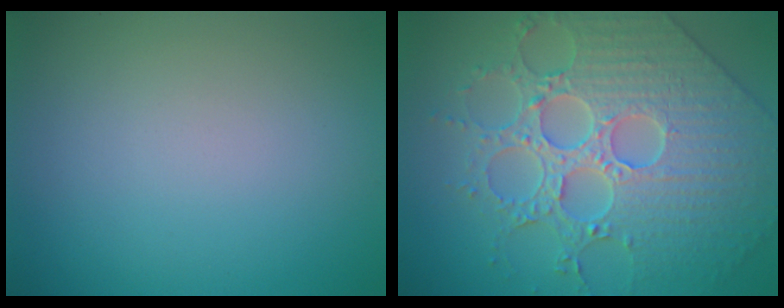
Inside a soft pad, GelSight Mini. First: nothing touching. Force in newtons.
{"total": 6.7, "press": 6.0, "slide": 2.9}